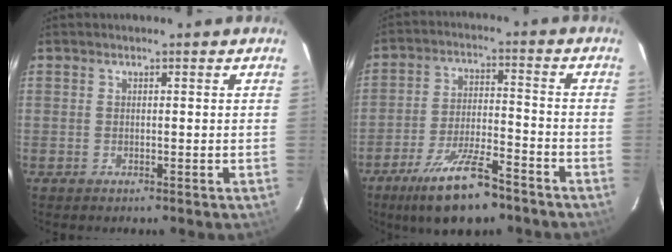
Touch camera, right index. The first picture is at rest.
{"total": 12.7, "force": [-9.1, 3.5, 8.1], "torque": [-0.171, -0.017, -0.155]}